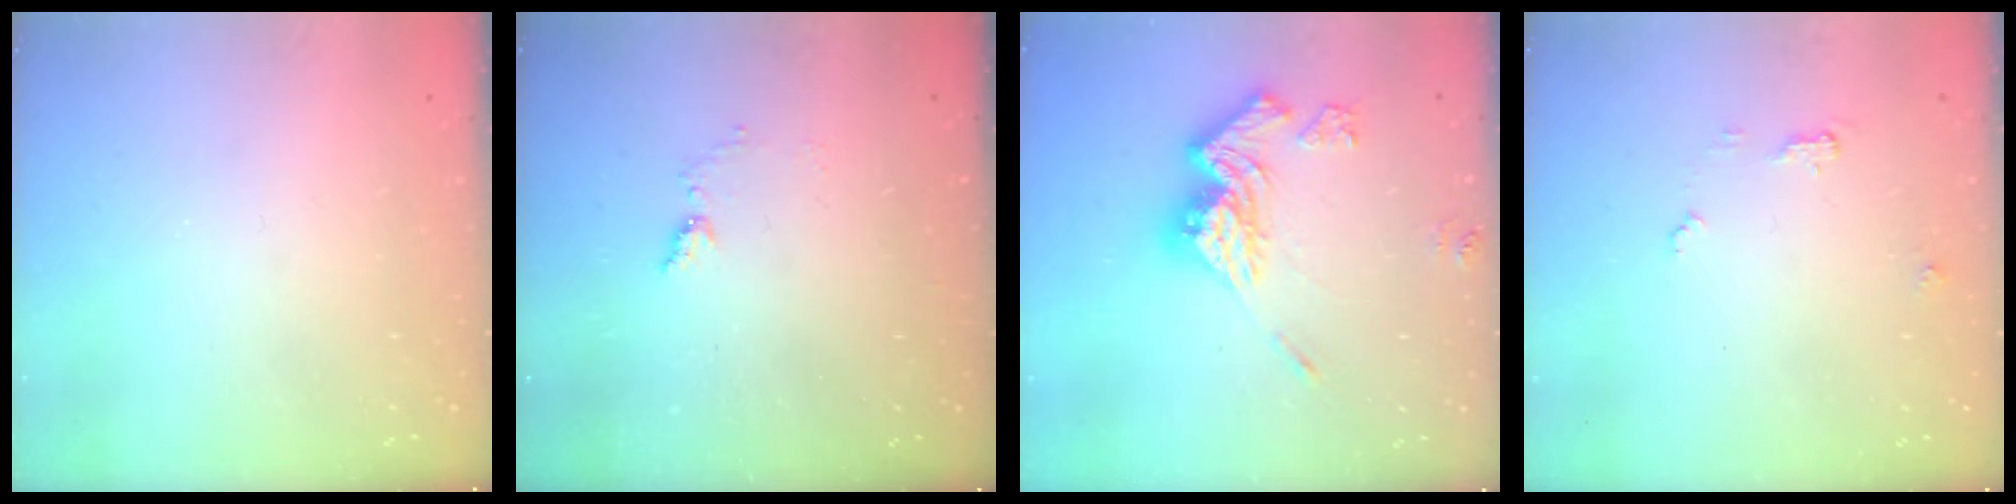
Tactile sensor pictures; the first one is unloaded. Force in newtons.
{"total": 5.3, "press": 5.3, "slide": 0.6}
{"total": 15.0, "press": 15.0, "slide": 1.5}
{"total": 4.9, "press": 4.9, "slide": 0.5}